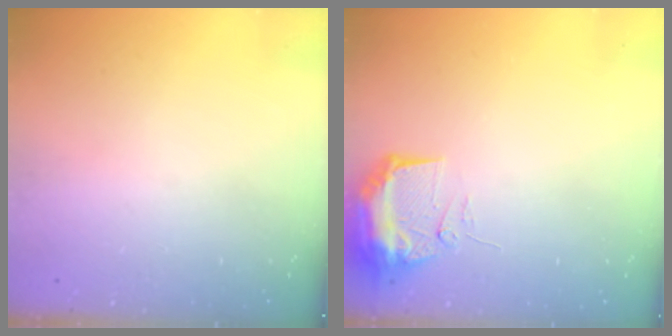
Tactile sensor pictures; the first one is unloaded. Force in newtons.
{"total": 9.8, "press": 9.7, "slide": 1.2}